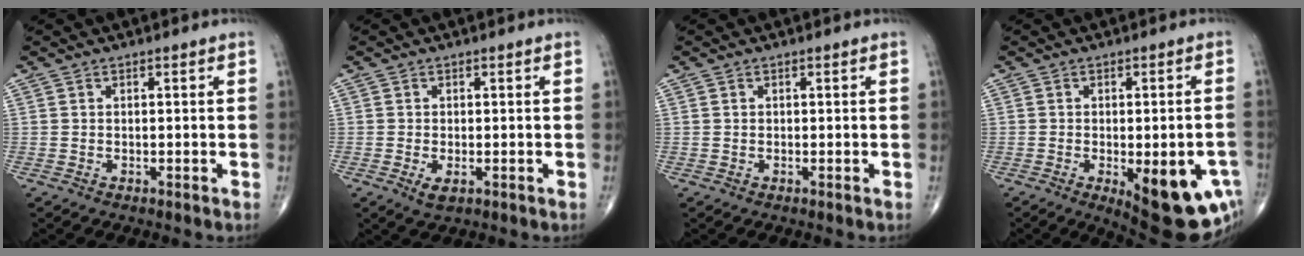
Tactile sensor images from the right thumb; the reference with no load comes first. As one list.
[{"total": 2.2, "force": [-0.7, 1.0, 1.8], "torque": [-0.036, -0.004, -0.010]}, {"total": 0.0}, {"total": 17.1, "force": [-6.1, 6.5, 14.6], "torque": [-0.124, 0.007, -0.059]}]